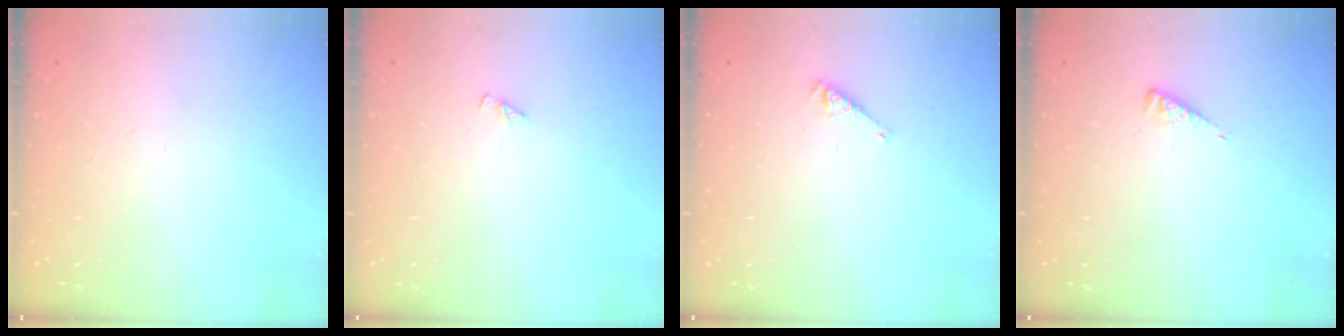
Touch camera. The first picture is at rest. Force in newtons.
{"total": 0.8, "press": 0.8, "slide": 0.1}
{"total": 3.5, "press": 3.4, "slide": 0.6}
{"total": 3.3, "press": 3.3, "slide": 0.3}